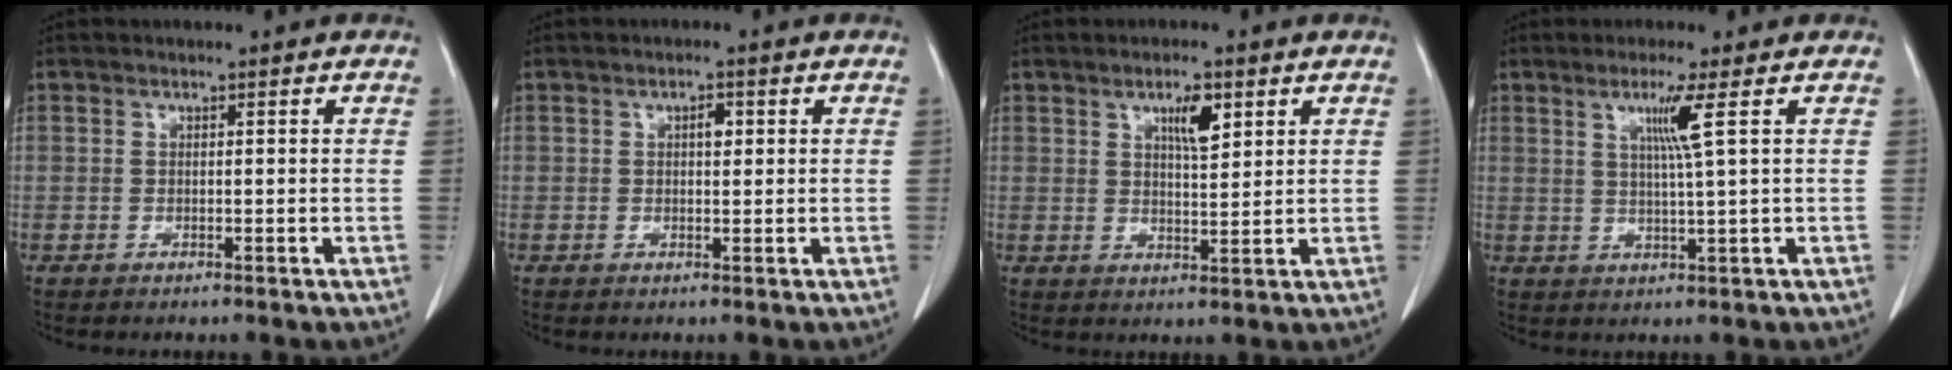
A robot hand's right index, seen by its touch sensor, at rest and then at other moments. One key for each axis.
{"total": 1.7, "fx": 0.5, "fy": 0.8, "fz": 1.4, "tx": -0.021, "ty": 0.002, "tz": 0.007}
{"total": 4.6, "fx": 2.4, "fy": 1.2, "fz": 3.8, "tx": -0.066, "ty": -0.002, "tz": 0.042}
{"total": 4.6, "fx": 1.7, "fy": -1.3, "fz": 4.0, "tx": -0.078, "ty": -0.008, "tz": 0.033}